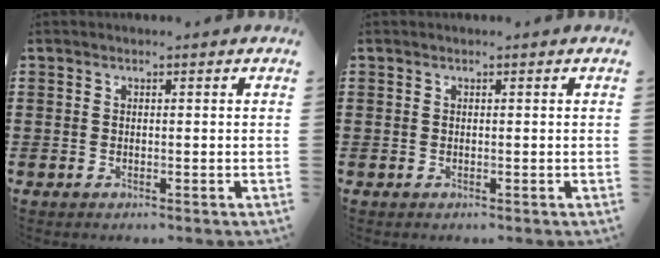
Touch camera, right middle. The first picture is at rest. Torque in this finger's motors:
{"motor_torque": [0.00, 0.00, 0.00, 0.00]}